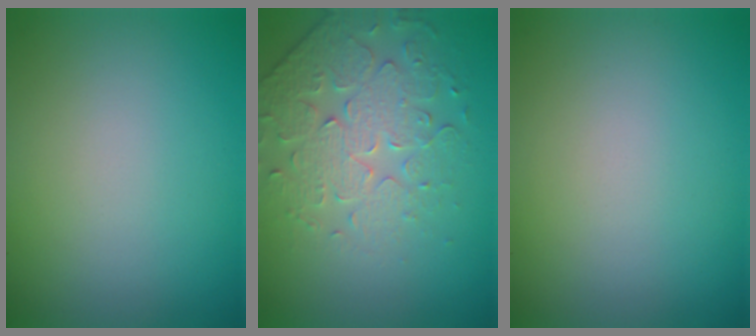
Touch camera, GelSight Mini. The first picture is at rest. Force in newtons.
{"total": 4.3, "press": 4.0, "slide": 1.8}
{"total": 0.0}